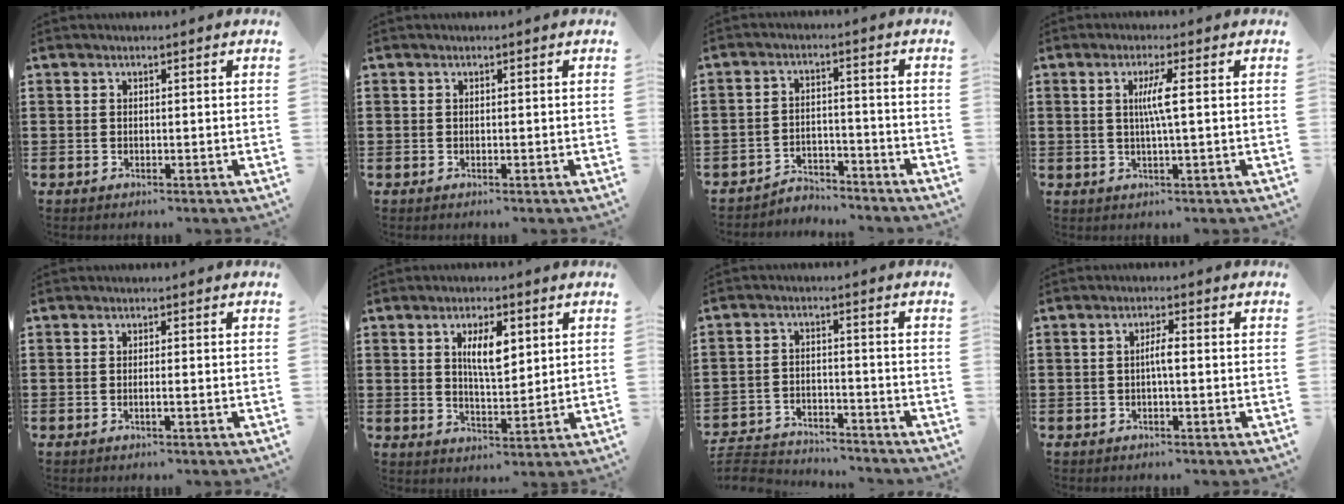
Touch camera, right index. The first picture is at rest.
{"total": 0.0}
{"total": 3.8, "force": [-3.7, 0.7, 0.2], "torque": [-0.010, 0.007, -0.079]}
{"total": 3.7, "force": [0.4, -0.3, 3.7], "torque": [-0.072, -0.003, 0.002]}
{"total": 1.0, "force": [-0.5, -0.2, 0.9], "torque": [-0.014, -0.006, -0.008]}
{"total": 5.9, "force": [2.1, 2.0, 5.2], "torque": [-0.099, 0.004, 0.032]}
{"total": 4.8, "force": [-4.7, 0.5, 0.4], "torque": [-0.024, 0.002, -0.100]}
{"total": 2.2, "force": [-0.3, 0.3, 2.2], "torque": [-0.041, 0.002, -0.007]}